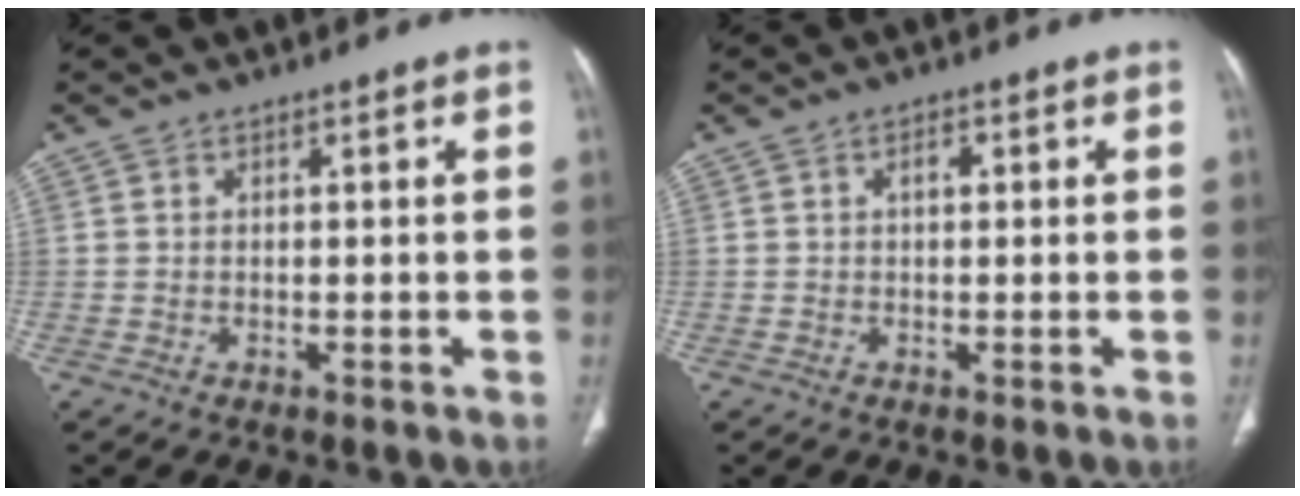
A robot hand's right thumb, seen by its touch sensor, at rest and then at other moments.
{"total": 1.4, "force": [0.2, 0.8, 1.1], "torque": [-0.016, 0.005, 0.003]}